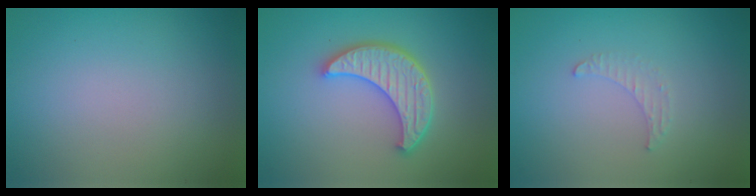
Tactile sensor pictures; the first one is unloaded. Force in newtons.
{"total": 4.8, "press": 4.0, "slide": 2.7}
{"total": 1.1, "press": 1.1, "slide": 0.3}